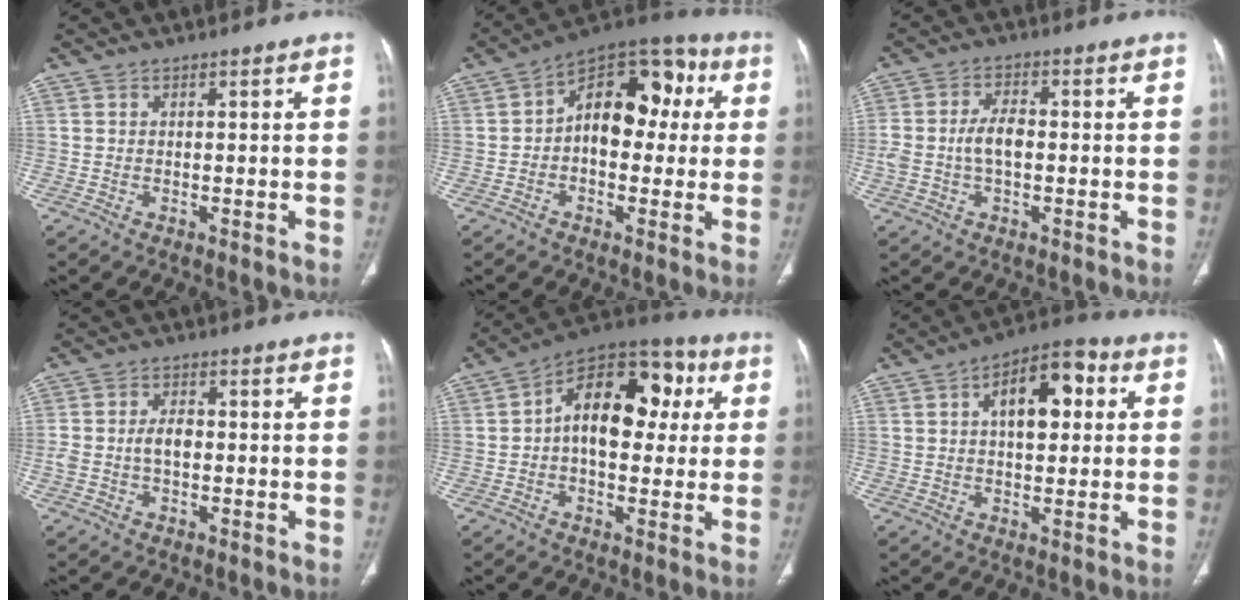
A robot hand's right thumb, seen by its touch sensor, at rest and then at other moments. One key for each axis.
{"total": 15.2, "fx": 1.6, "fy": 9.7, "fz": 11.6, "tx": -0.117, "ty": 0.042, "tz": 0.008}
{"total": 5.7, "fx": -0.6, "fy": 3.1, "fz": 4.7, "tx": -0.101, "ty": 0.018, "tz": -0.012}
{"total": 4.2, "fx": -0.5, "fy": 2.6, "fz": 3.3, "tx": -0.068, "ty": 0.014, "tz": -0.011}
{"total": 17.4, "fx": 2.4, "fy": 10.9, "fz": 13.3, "tx": -0.156, "ty": 0.035, "tz": 0.025}
{"total": 12.0, "fx": 3.0, "fy": 6.4, "fz": 9.8, "tx": -0.124, "ty": 0.019, "tz": 0.036}